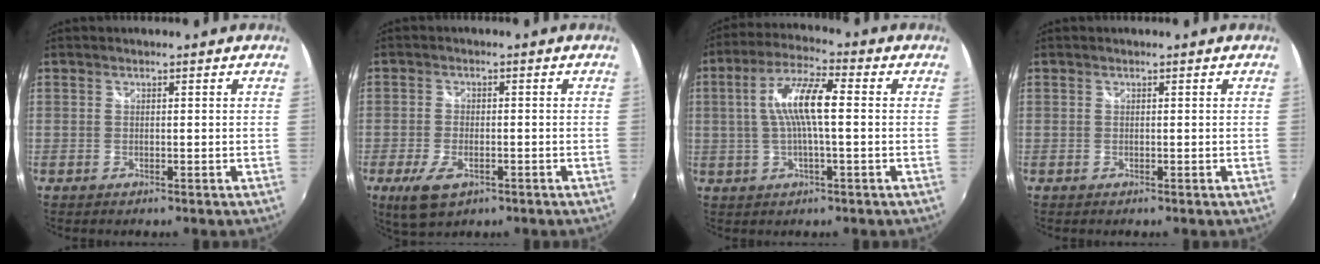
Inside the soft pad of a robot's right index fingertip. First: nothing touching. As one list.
[{"total": 6.8, "force": [-3.5, 3.3, 4.8], "torque": [-0.114, -0.016, -0.061]}, {"total": 9.7, "force": [0.5, 1.9, 9.5], "torque": [-0.183, 0.013, 0.008]}, {"total": 0.0}]